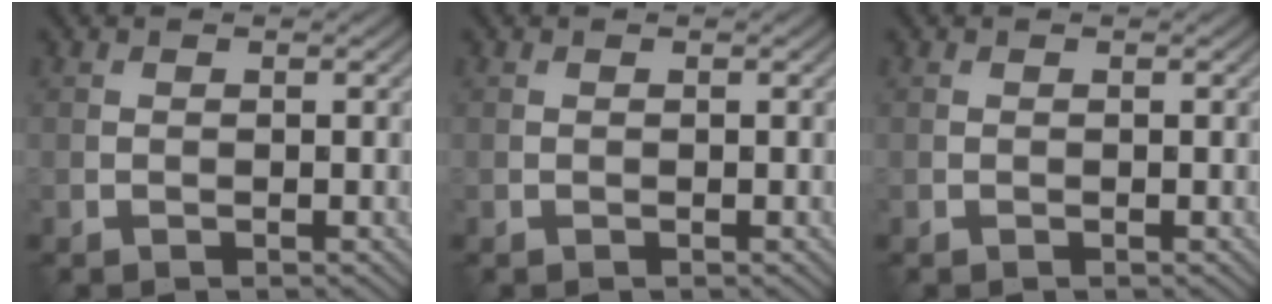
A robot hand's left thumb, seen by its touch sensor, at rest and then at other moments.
{"total": 0.0}
{"total": 0.0}